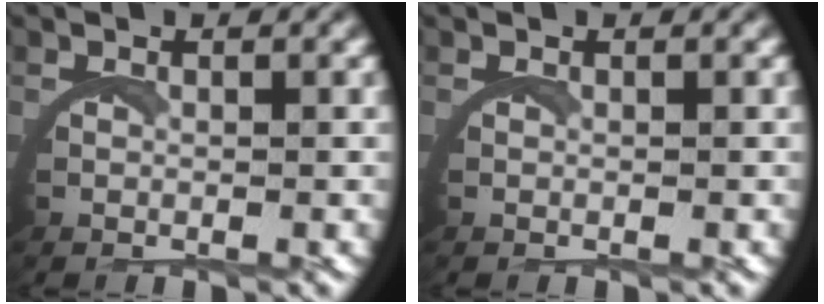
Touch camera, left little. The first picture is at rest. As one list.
[{"total": 1.6, "force": [0.2, -1.5, -0.5], "torque": [0.009, -0.005, 0.012]}]